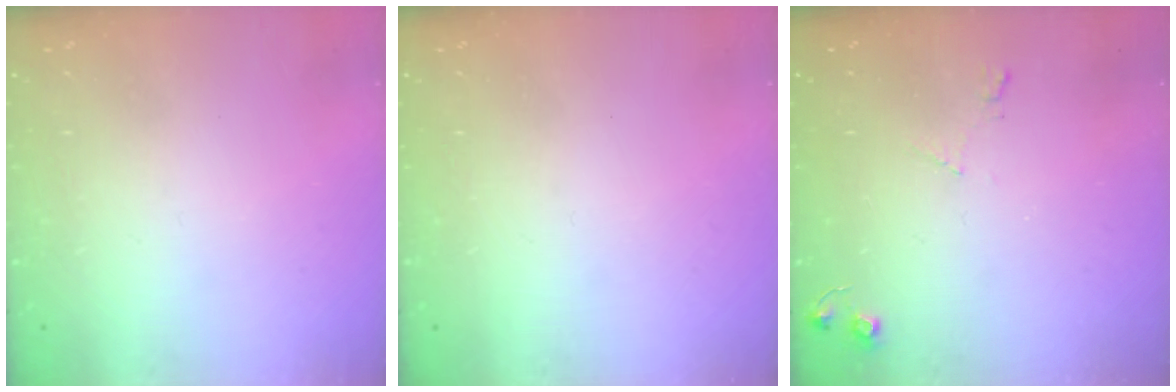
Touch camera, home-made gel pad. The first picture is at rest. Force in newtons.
{"total": 0.0}
{"total": 6.2, "press": 6.2, "slide": 0.9}